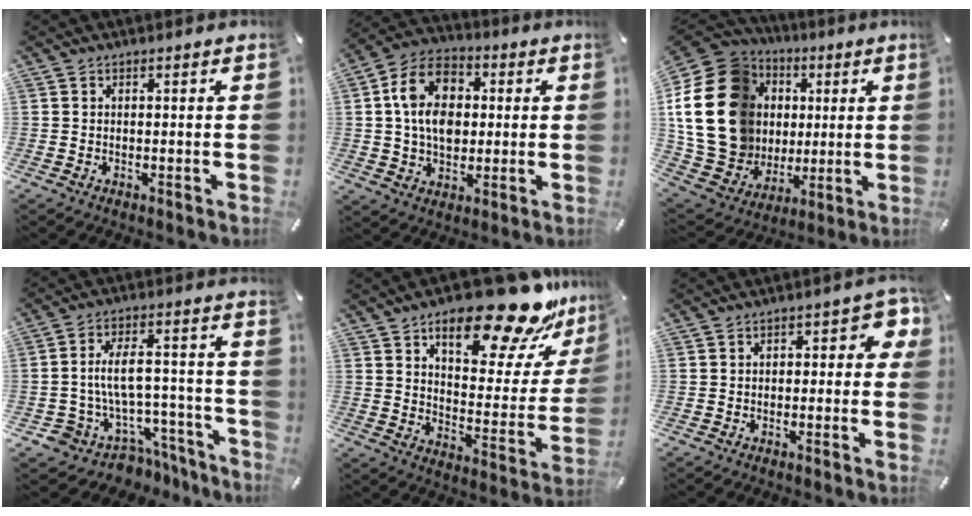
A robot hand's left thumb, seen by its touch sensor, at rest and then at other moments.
{"total": 13.2, "force": [1.8, 10.4, 7.9], "torque": [-0.140, 0.017, 0.036]}
{"total": 24.6, "force": [4.1, 20.3, 13.3], "torque": [-0.286, -0.018, 0.101]}
{"total": 10.3, "force": [-1.9, 8.4, 5.7], "torque": [-0.105, 0.006, -0.021]}
{"total": 24.7, "force": [17.7, 8.8, 14.9], "torque": [-0.193, -0.132, 0.283]}
{"total": 4.8, "force": [-0.2, 2.6, 4.0], "torque": [-0.050, 0.008, -0.010]}